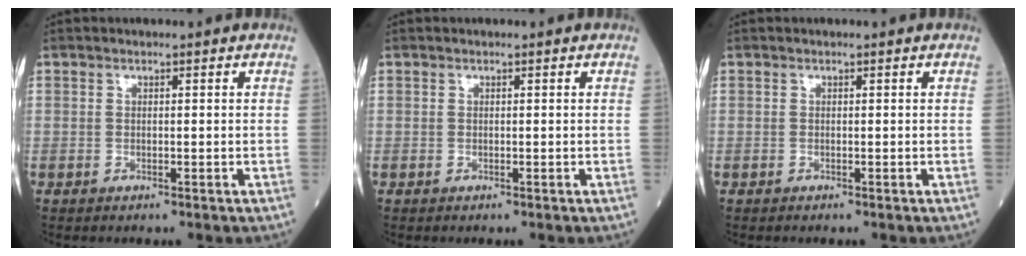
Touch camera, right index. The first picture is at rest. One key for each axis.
{"total": 0.0}
{"total": 0.0}